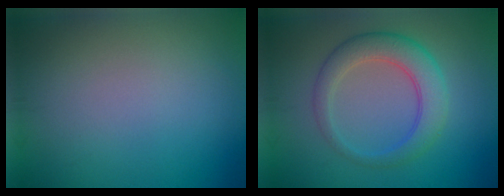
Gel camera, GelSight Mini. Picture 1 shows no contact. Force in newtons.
{"total": 4.8, "press": 4.8, "slide": 0.1}